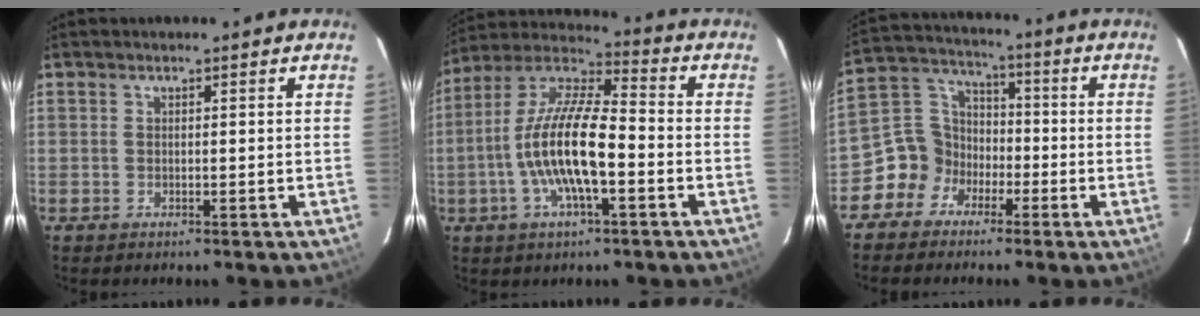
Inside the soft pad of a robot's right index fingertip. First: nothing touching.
{"total": 15.2, "force": [-3.9, 4.2, 14.1], "torque": [-0.274, 0.000, -0.079]}
{"total": 8.5, "force": [-4.6, 7.0, 1.2], "torque": [-0.033, 0.044, -0.096]}